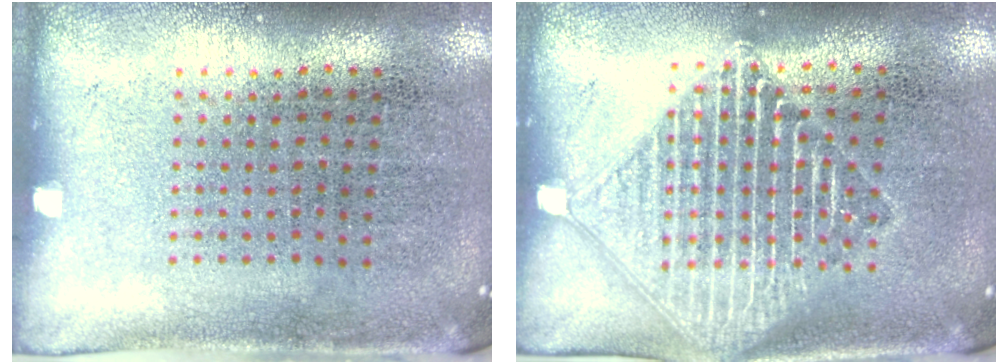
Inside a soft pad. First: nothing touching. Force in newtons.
{"total": 3.4, "press": 3.3, "slide": 0.4}